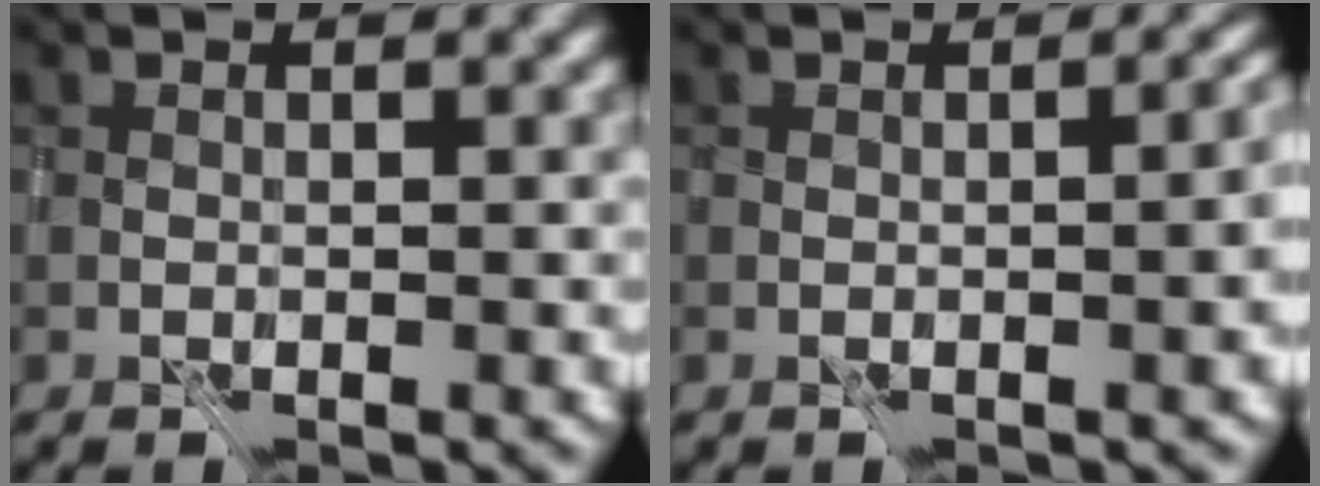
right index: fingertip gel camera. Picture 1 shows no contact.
{"total": 5.2, "force": [-0.7, 2.4, 4.6], "torque": [-0.013, 0.010, -0.004]}